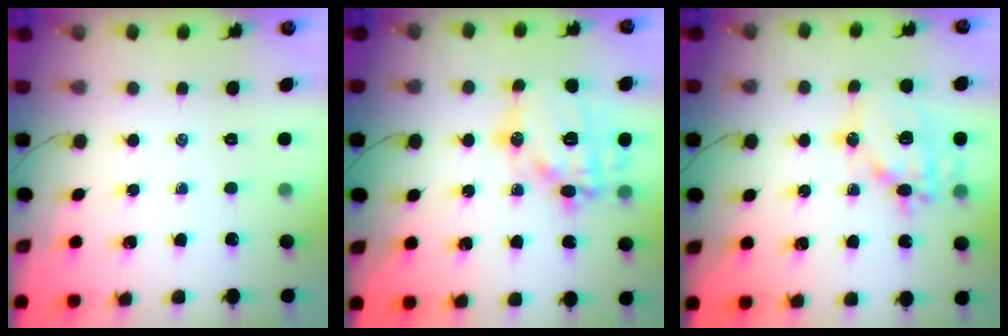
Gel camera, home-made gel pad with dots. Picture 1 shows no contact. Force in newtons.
{"total": 17.5, "press": 17.4, "slide": 1.7}
{"total": 15.4, "press": 15.2, "slide": 2.5}